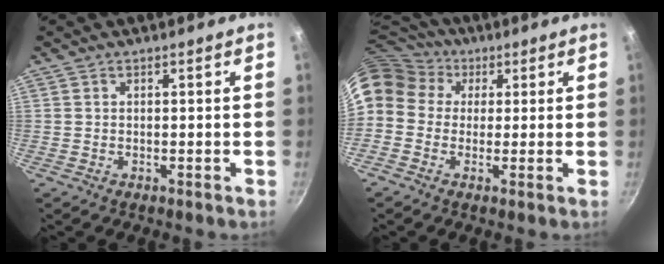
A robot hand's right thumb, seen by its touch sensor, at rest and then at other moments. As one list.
[{"total": 15.7, "force": [4.7, 13.0, 7.4], "torque": [-0.169, 0.044, 0.067]}]